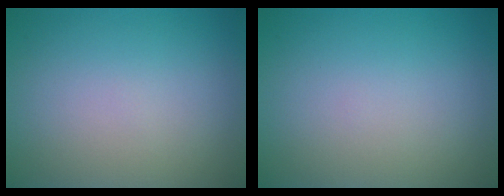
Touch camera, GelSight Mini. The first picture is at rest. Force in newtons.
{"total": 0.0}